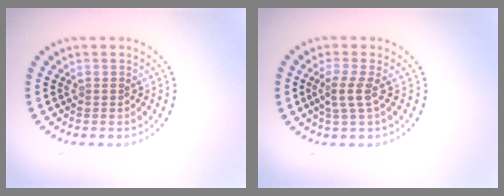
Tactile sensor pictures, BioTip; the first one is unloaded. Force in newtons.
{"total": 2.0, "press": 1.6, "slide": 1.3}